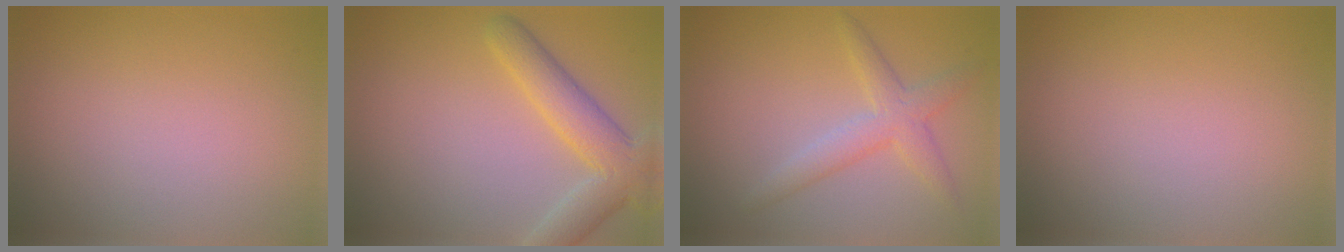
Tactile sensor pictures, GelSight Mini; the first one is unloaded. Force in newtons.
{"total": 5.1, "press": 5.1, "slide": 0.2}
{"total": 3.0, "press": 3.0, "slide": 0.1}
{"total": 0.0}